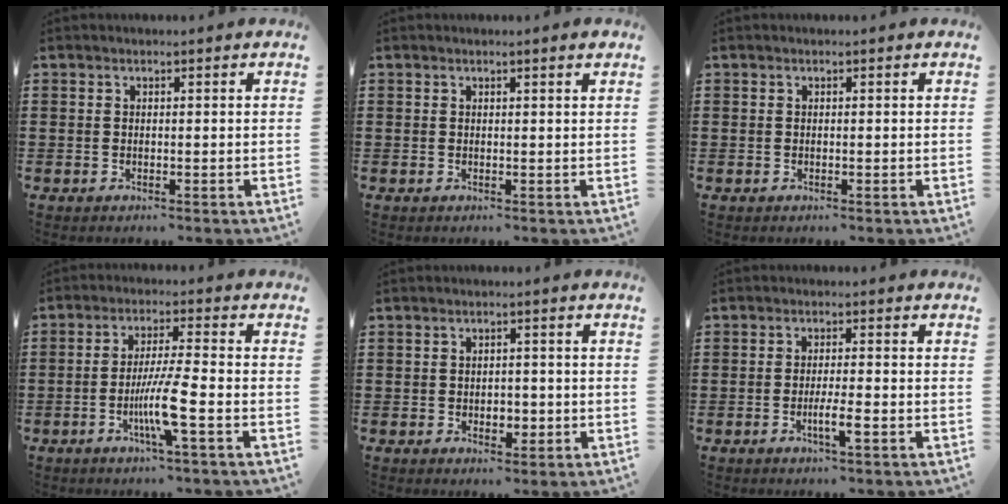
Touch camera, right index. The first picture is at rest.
{"total": 0.6, "force": [0.4, -0.1, 0.5], "torque": [-0.008, -0.001, 0.006]}
{"total": 0.0}
{"total": 7.2, "force": [-2.7, 0.0, 6.7], "torque": [-0.131, -0.016, -0.053]}
{"total": 2.6, "force": [-0.7, 1.8, 1.7], "torque": [-0.036, 0.004, -0.016]}
{"total": 3.7, "force": [-1.6, 0.3, 3.3], "torque": [-0.056, -0.002, -0.028]}